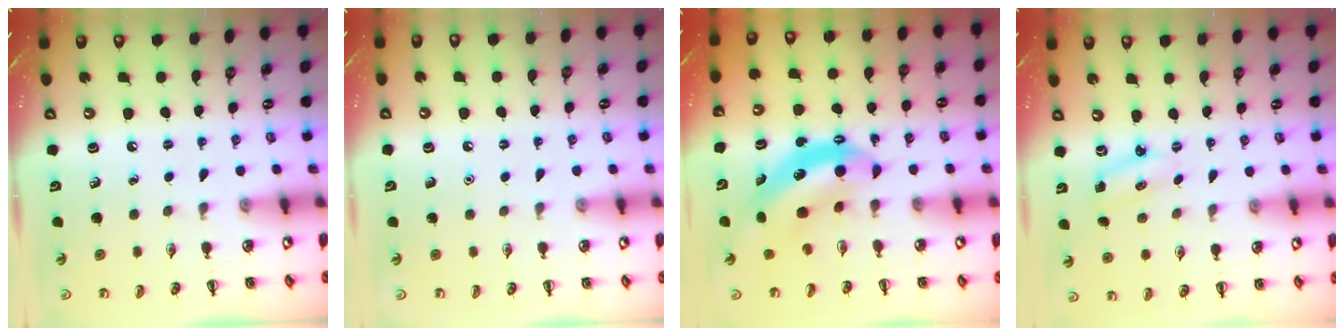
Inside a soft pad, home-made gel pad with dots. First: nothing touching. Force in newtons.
{"total": 1.5, "press": 1.5, "slide": 0.1}
{"total": 6.1, "press": 6.1, "slide": 1.0}
{"total": 2.5, "press": 2.5, "slide": 0.4}